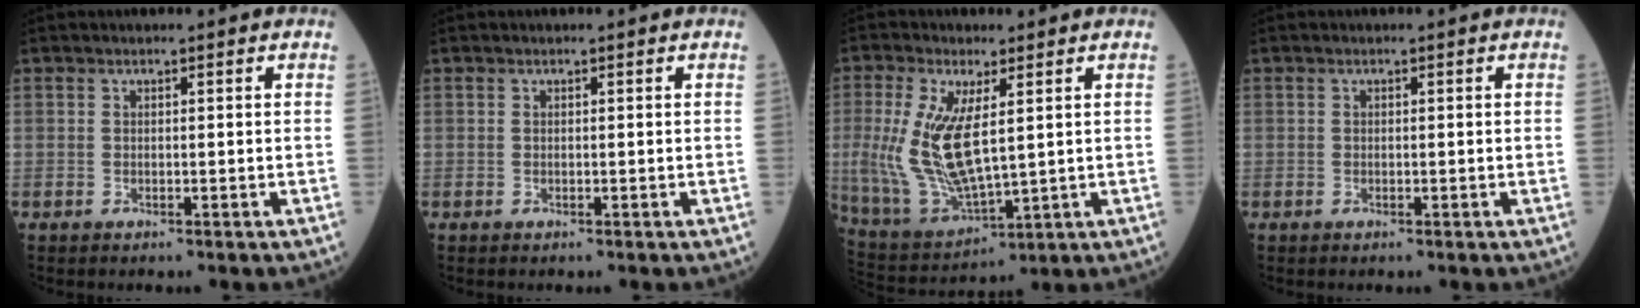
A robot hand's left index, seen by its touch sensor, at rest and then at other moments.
{"total": 0.0}
{"total": 12.1, "force": [1.7, 4.0, 11.3], "torque": [-0.252, -0.007, 0.055]}
{"total": 0.0}